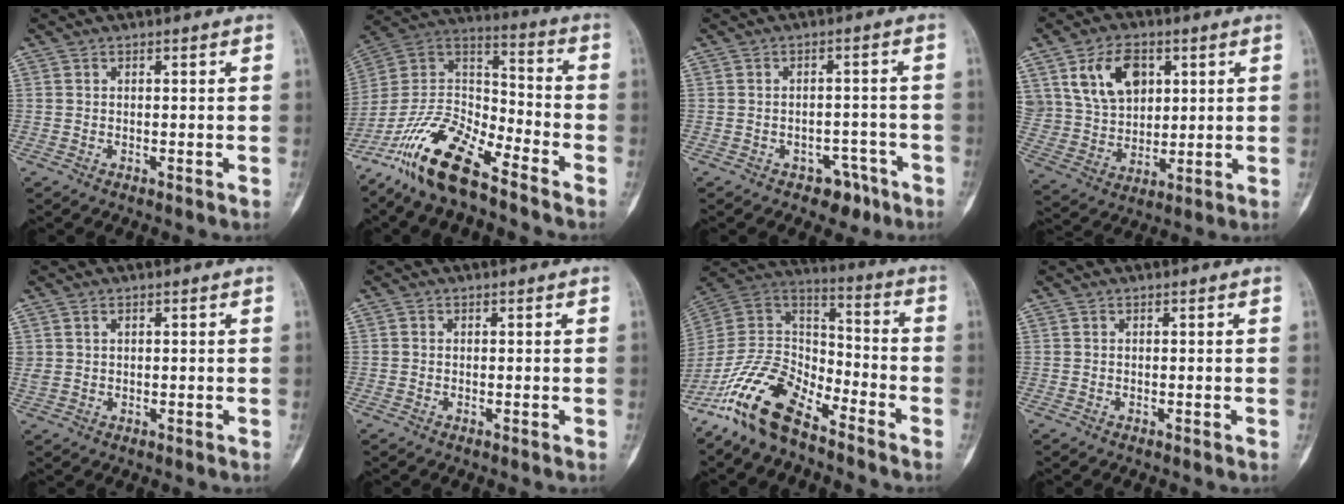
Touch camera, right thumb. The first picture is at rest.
{"total": 17.7, "force": [-12.5, 5.8, 11.1], "torque": [-0.200, 0.079, -0.236]}
{"total": 4.7, "force": [-3.1, 3.1, 1.8], "torque": [0.001, 0.030, -0.037]}
{"total": 12.7, "force": [5.2, 8.9, 7.5], "torque": [-0.104, -0.017, 0.106]}
{"total": 2.1, "force": [1.0, 1.4, 1.2], "torque": [-0.025, 0.002, 0.026]}
{"total": 0.0}
{"total": 16.1, "force": [-11.4, 6.8, 9.1], "torque": [-0.158, 0.078, -0.223]}
{"total": 0.0}